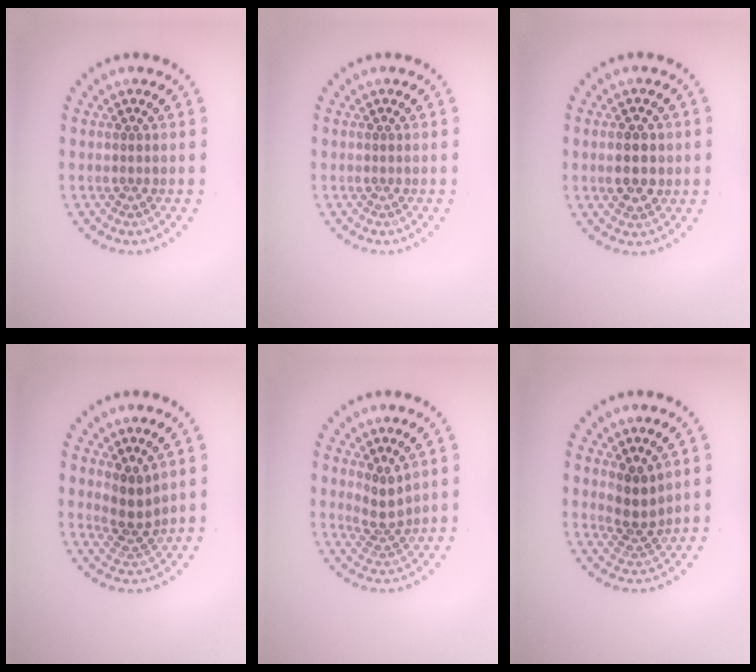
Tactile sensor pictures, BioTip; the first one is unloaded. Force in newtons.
{"total": 0.0}
{"total": 3.0, "press": 3.0, "slide": 0.1}
{"total": 2.6, "press": 2.0, "slide": 1.6}
{"total": 2.3, "press": 1.7, "slide": 1.6}
{"total": 2.7, "press": 2.2, "slide": 1.6}